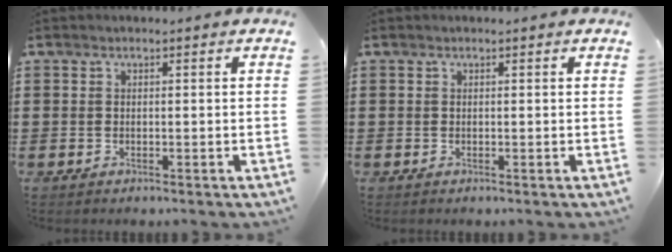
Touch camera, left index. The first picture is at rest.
{"total": 0.0}